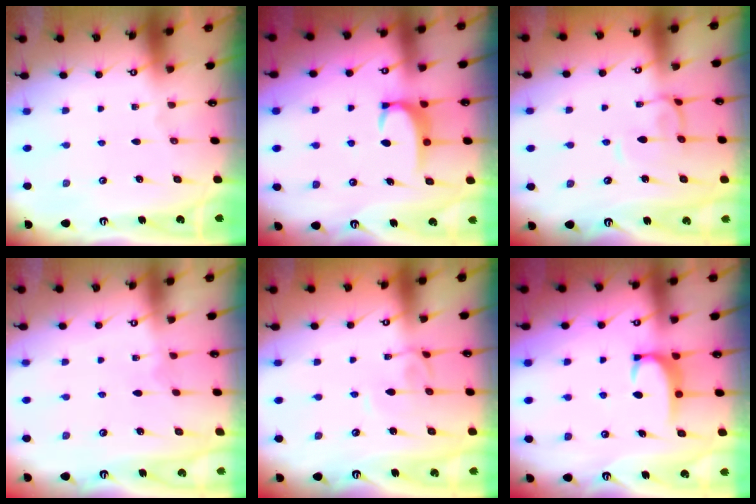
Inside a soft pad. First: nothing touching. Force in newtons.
{"total": 3.5, "press": 3.5, "slide": 0.4}
{"total": 1.4, "press": 1.3, "slide": 0.4}
{"total": 4.2, "press": 4.2, "slide": 0.1}
{"total": 2.7, "press": 2.7, "slide": 0.2}
{"total": 2.6, "press": 2.6, "slide": 0.4}